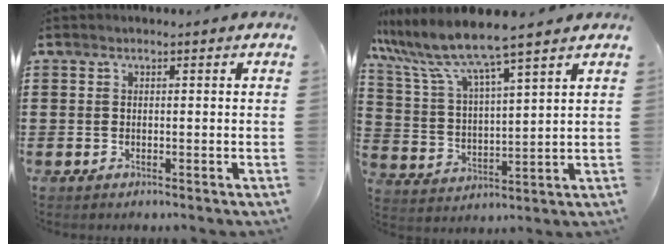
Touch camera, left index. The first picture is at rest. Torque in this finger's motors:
{"motor_torque": [2.14, 0.00, 0.22, -0.01]}